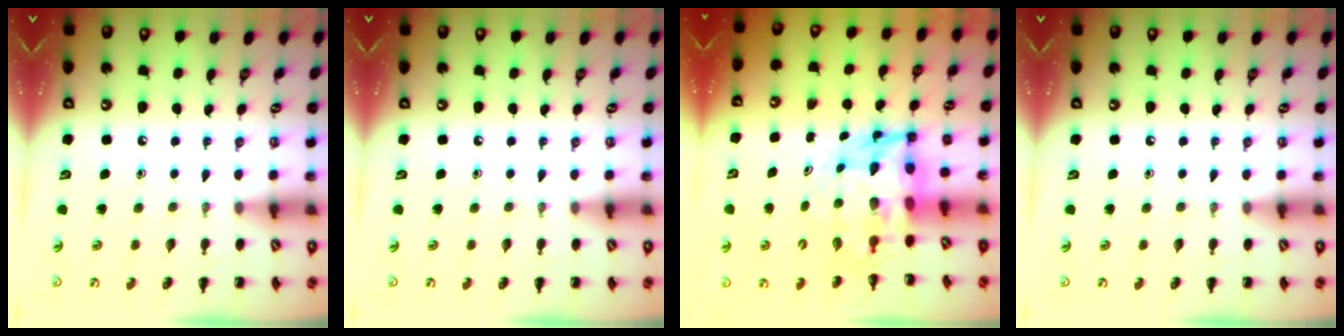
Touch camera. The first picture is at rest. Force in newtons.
{"total": 0.0}
{"total": 7.2, "press": 6.9, "slide": 2.1}
{"total": 0.0}